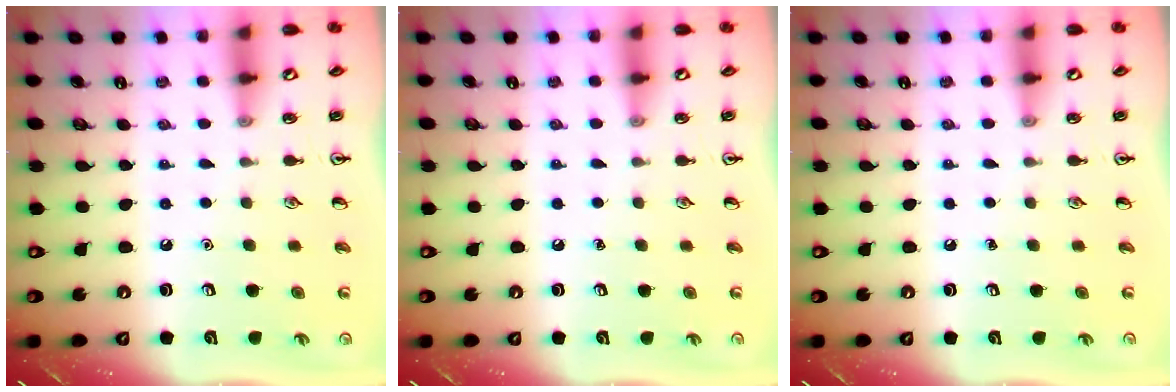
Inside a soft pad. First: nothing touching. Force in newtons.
{"total": 0.0}
{"total": 0.0}